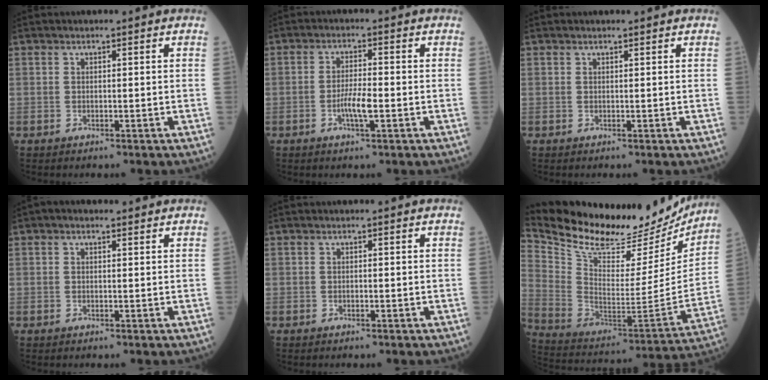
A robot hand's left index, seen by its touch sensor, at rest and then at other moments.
{"total": 3.8, "force": [-1.7, 0.6, 3.4], "torque": [-0.069, -0.006, -0.034]}
{"total": 0.0}
{"total": 0.9, "force": [0.3, 0.7, 0.5], "torque": [-0.015, 0.008, 0.001]}
{"total": 0.5, "force": [-0.5, 0.1, -0.1], "torque": [0.000, -0.004, -0.010]}
{"total": 27.4, "force": [24.5, 7.5, 9.8], "torque": [-0.184, -0.047, 0.356]}